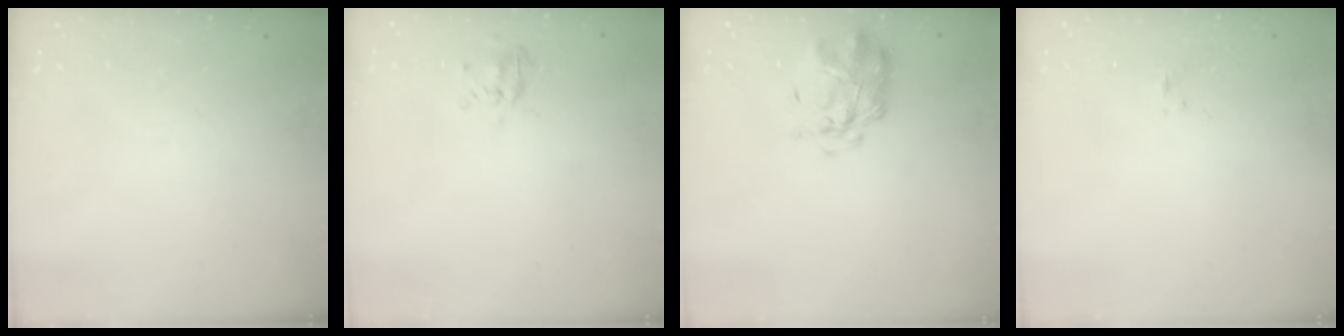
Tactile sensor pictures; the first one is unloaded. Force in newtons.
{"total": 3.2, "press": 3.1, "slide": 0.9}
{"total": 2.9, "press": 2.8, "slide": 0.8}
{"total": 1.3, "press": 1.1, "slide": 0.6}